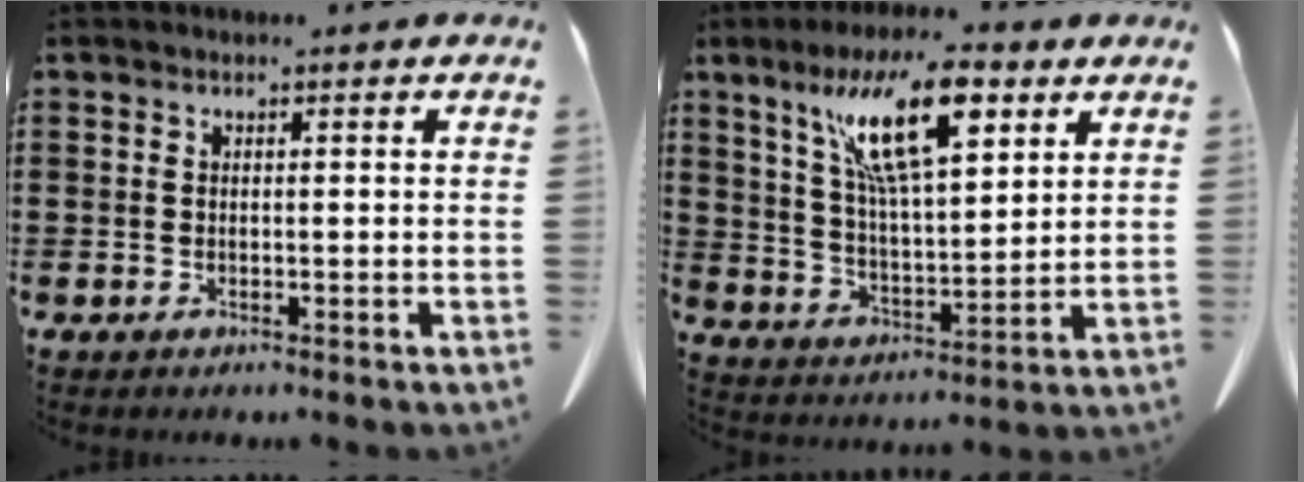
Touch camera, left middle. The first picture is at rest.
{"total": 13.9, "force": [7.9, 4.1, 10.7], "torque": [-0.212, -0.009, 0.135]}